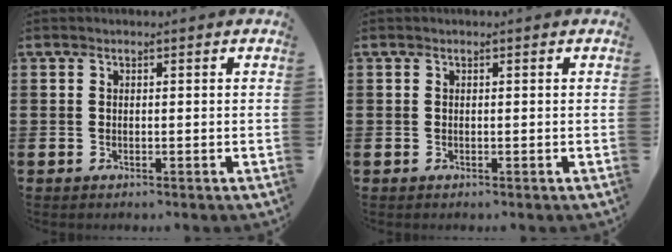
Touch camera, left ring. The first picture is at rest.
{"total": 0.0}